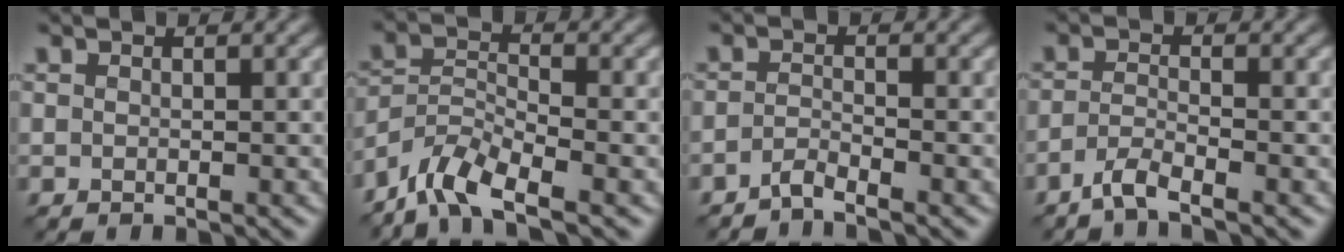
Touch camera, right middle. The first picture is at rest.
{"total": 5.1, "force": [-4.1, 1.4, 2.6], "torque": [-0.049, 0.000, -0.089]}
{"total": 1.3, "force": [-1.2, 0.2, 0.6], "torque": [-0.009, 0.004, -0.032]}
{"total": 2.2, "force": [-1.7, 0.3, 1.3], "torque": [-0.027, 0.001, -0.044]}